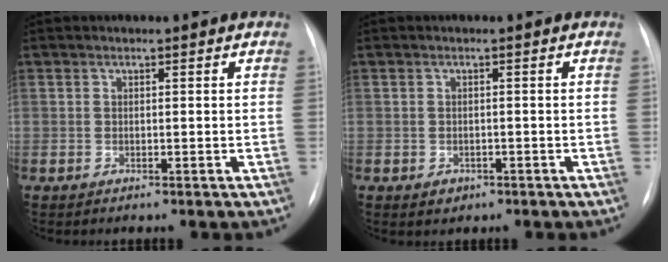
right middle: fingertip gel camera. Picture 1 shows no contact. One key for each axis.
{"total": 1.5, "fx": -0.8, "fy": 1.2, "fz": 0.4, "tx": -0.008, "ty": 0.001, "tz": -0.004}